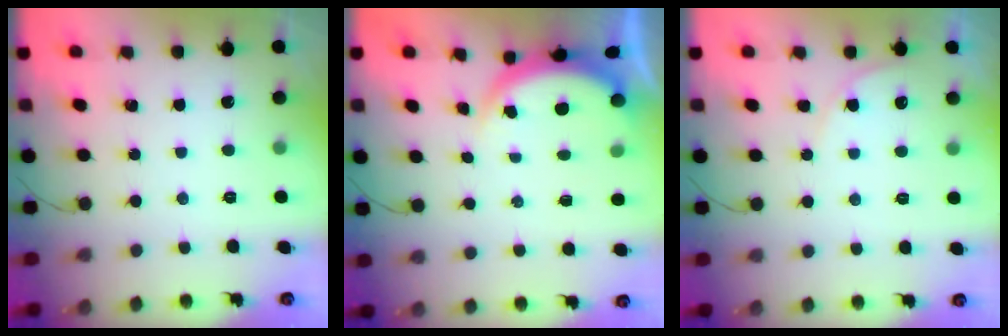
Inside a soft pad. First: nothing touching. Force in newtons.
{"total": 4.8, "press": 4.6, "slide": 1.4}
{"total": 4.8, "press": 4.8, "slide": 0.5}